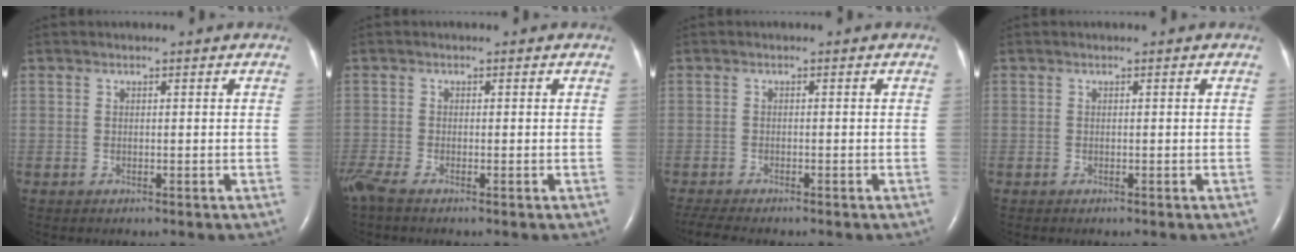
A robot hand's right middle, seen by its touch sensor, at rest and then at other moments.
{"total": 2.8, "force": [-2.2, 0.4, 1.7], "torque": [-0.047, -0.010, -0.047]}
{"total": 5.1, "force": [-4.4, 0.7, 2.5], "torque": [-0.048, -0.010, -0.069]}
{"total": 0.0}